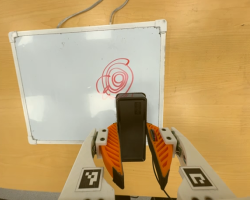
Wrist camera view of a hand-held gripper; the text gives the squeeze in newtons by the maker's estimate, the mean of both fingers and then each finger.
{"total": 3.8, "left": 2.6, "right": 4.9}